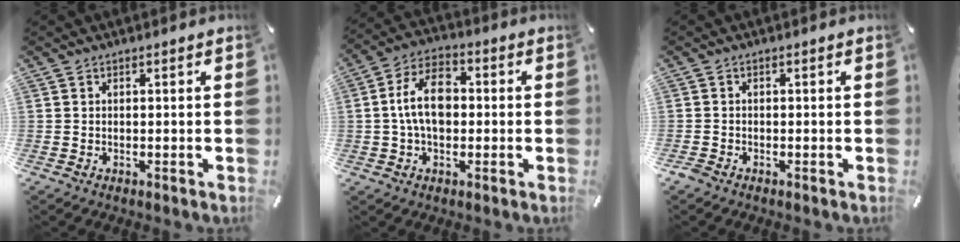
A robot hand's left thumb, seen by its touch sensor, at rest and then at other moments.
{"total": 11.1, "force": [-0.1, 7.2, 8.5], "torque": [-0.160, 0.011, -0.005]}
{"total": 1.0, "force": [-0.8, 0.5, 0.3], "torque": [-0.005, 0.002, -0.017]}